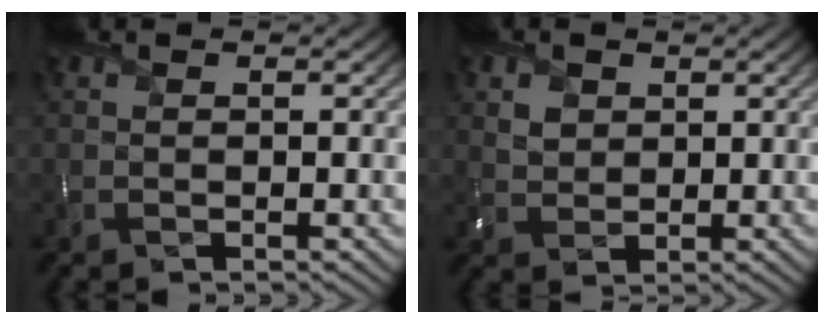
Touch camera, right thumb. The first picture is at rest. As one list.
[{"total": 2.5, "force": [1.2, 2.0, 1.0], "torque": [-0.029, -0.001, 0.023]}]